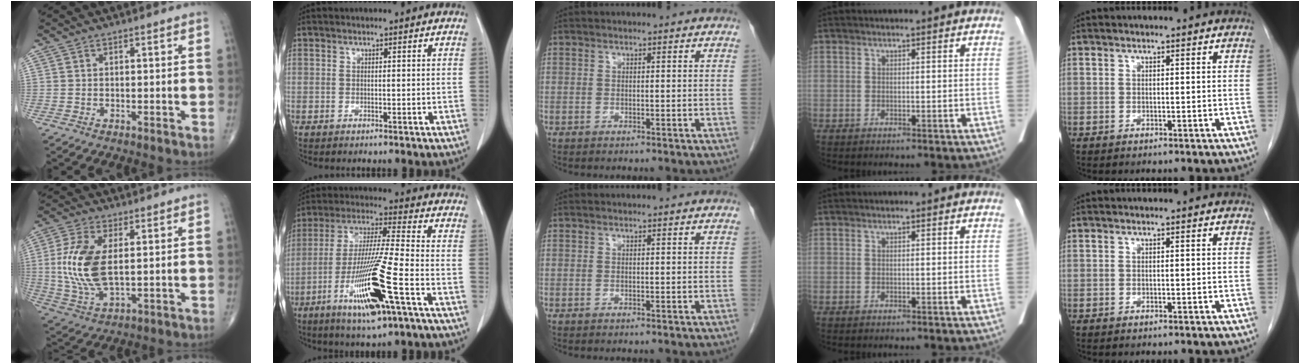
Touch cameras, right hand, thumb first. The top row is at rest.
{"thumb": {"total": 13.0, "force": [1.2, 6.5, 11.2], "torque": [-0.247, -0.009, 0.029]}, "index": {"total": 16.3, "force": [-7.0, 0.4, 14.8], "torque": [-0.302, -0.029, -0.128]}}